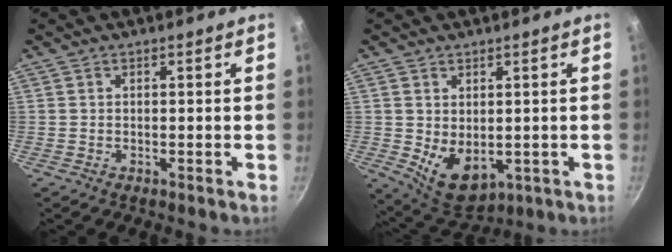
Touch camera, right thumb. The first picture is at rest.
{"total": 8.3, "force": [-0.3, 5.5, 6.1], "torque": [-0.081, -0.020, 0.018]}